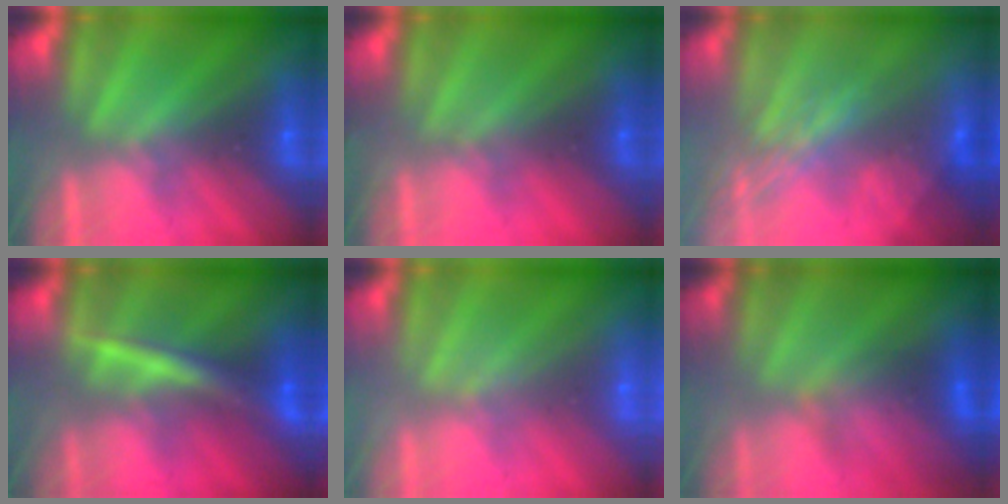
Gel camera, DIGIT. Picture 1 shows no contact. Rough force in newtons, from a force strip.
{"total": 4.7}
{"total": 2.7}
{"total": 2.4}
{"total": 1.9}
{"total": 3.4}